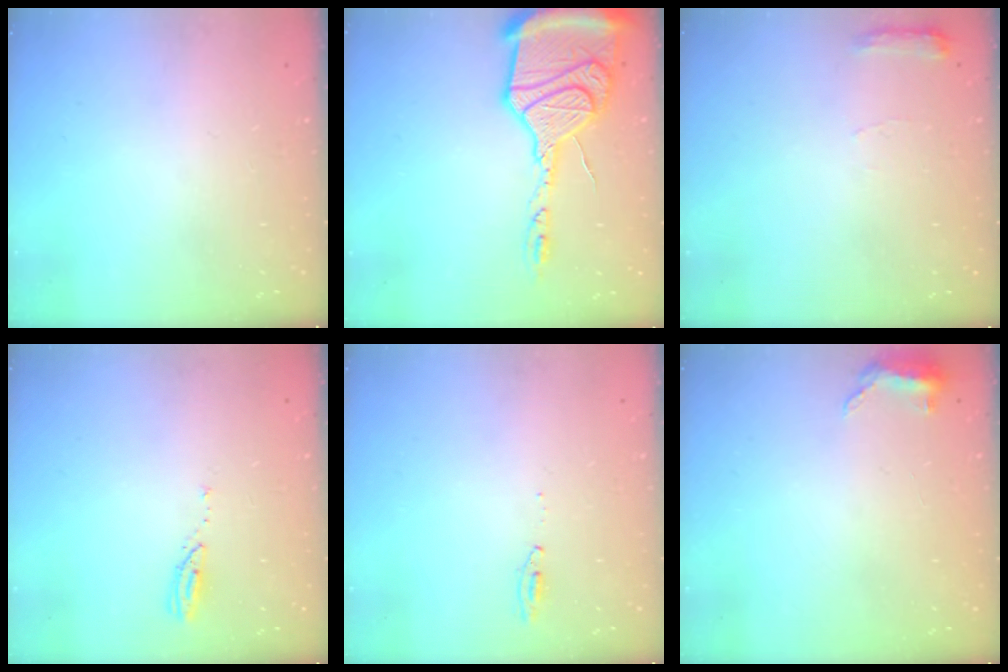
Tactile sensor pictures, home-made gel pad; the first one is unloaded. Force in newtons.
{"total": 23.1, "press": 22.5, "slide": 4.9}
{"total": 5.6, "press": 5.6, "slide": 0.7}
{"total": 3.0, "press": 2.9, "slide": 0.3}
{"total": 4.3, "press": 4.1, "slide": 1.3}
{"total": 5.7, "press": 5.6, "slide": 1.4}